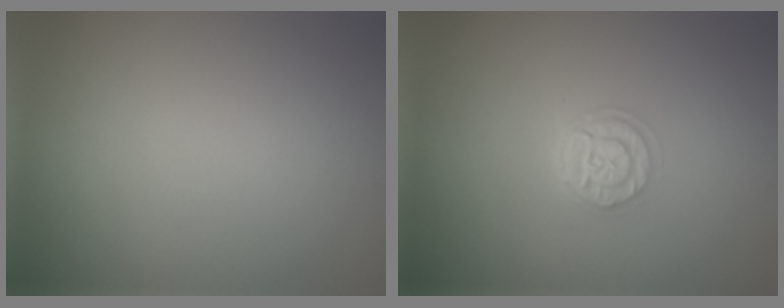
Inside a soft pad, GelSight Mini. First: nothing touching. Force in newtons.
{"total": 2.8, "press": 2.1, "slide": 1.8}